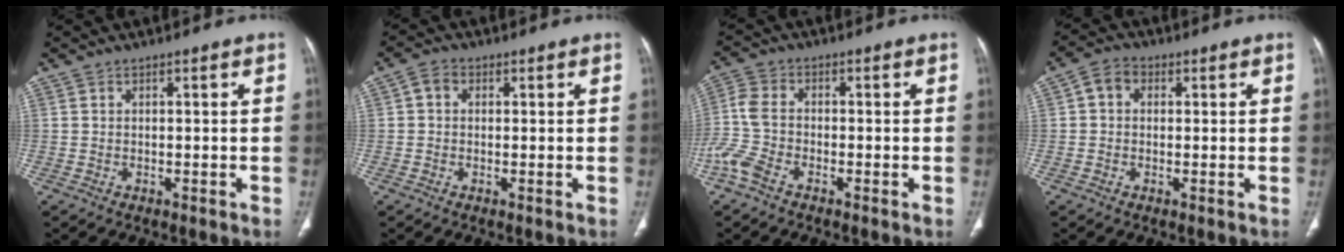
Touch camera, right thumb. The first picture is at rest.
{"total": 2.6, "force": [0.4, 2.1, 1.5], "torque": [-0.019, 0.009, 0.003]}
{"total": 6.3, "force": [-3.3, 3.3, 4.2], "torque": [-0.116, 0.014, -0.075]}
{"total": 4.0, "force": [0.6, 3.2, 2.3], "torque": [-0.029, 0.013, 0.004]}